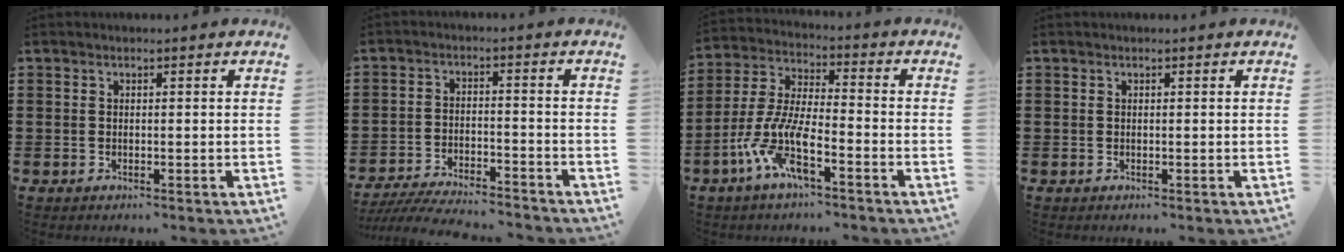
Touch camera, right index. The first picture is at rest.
{"total": 5.2, "force": [-5.0, 0.0, 1.3], "torque": [-0.029, -0.006, -0.099]}
{"total": 8.8, "force": [-5.4, 2.0, 6.6], "torque": [-0.181, -0.020, -0.115]}
{"total": 0.0}